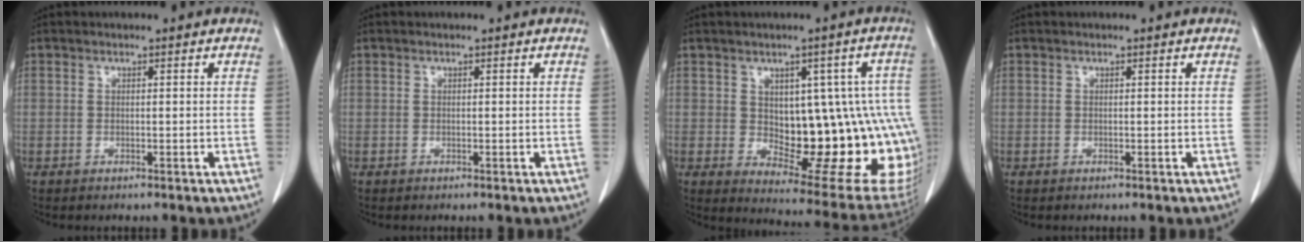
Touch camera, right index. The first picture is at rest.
{"total": 0.0}
{"total": 19.4, "force": [-0.6, 8.0, 17.7], "torque": [-0.143, 0.022, 0.021]}
{"total": 0.0}